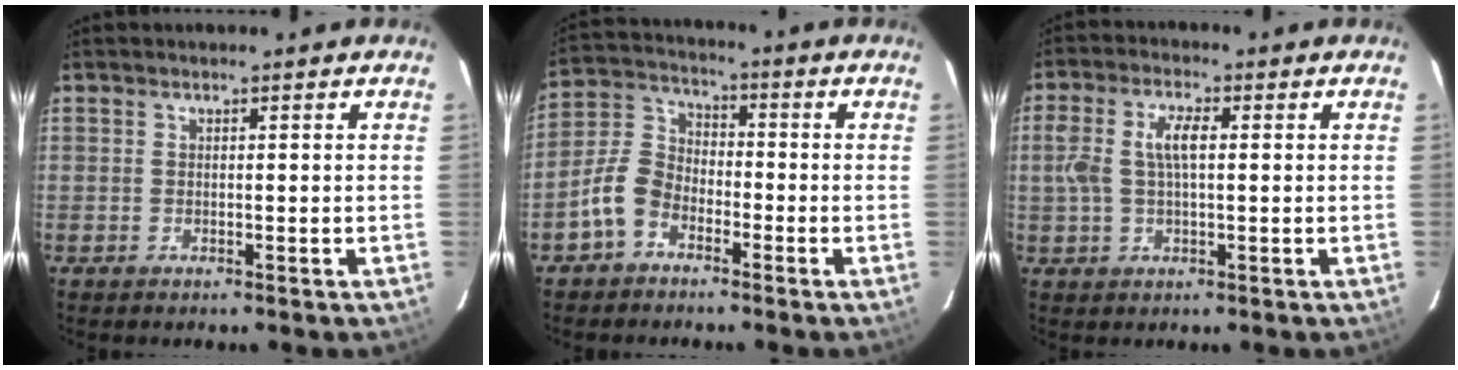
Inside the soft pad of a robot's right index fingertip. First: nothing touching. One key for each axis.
{"total": 7.6, "fx": -4.4, "fy": 5.0, "fz": 3.7, "tx": -0.081, "ty": 0.025, "tz": -0.092}
{"total": 6.6, "fx": 0.7, "fy": 2.7, "fz": 5.9, "tx": -0.122, "ty": 0.012, "tz": 0.017}